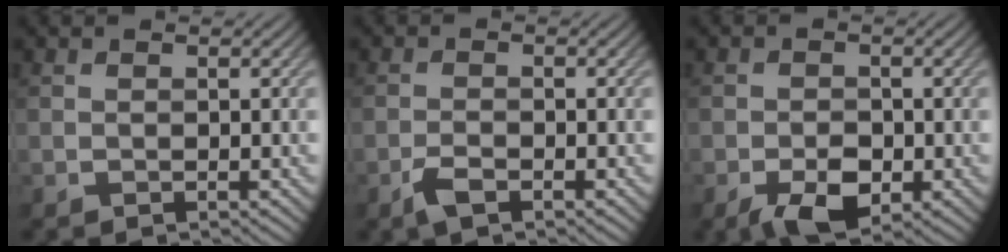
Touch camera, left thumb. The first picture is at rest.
{"total": 2.4, "force": [-1.6, 0.8, 1.6], "torque": [-0.038, -0.001, -0.035]}
{"total": 4.9, "force": [-2.3, 2.8, 3.3], "torque": [-0.057, -0.006, -0.042]}